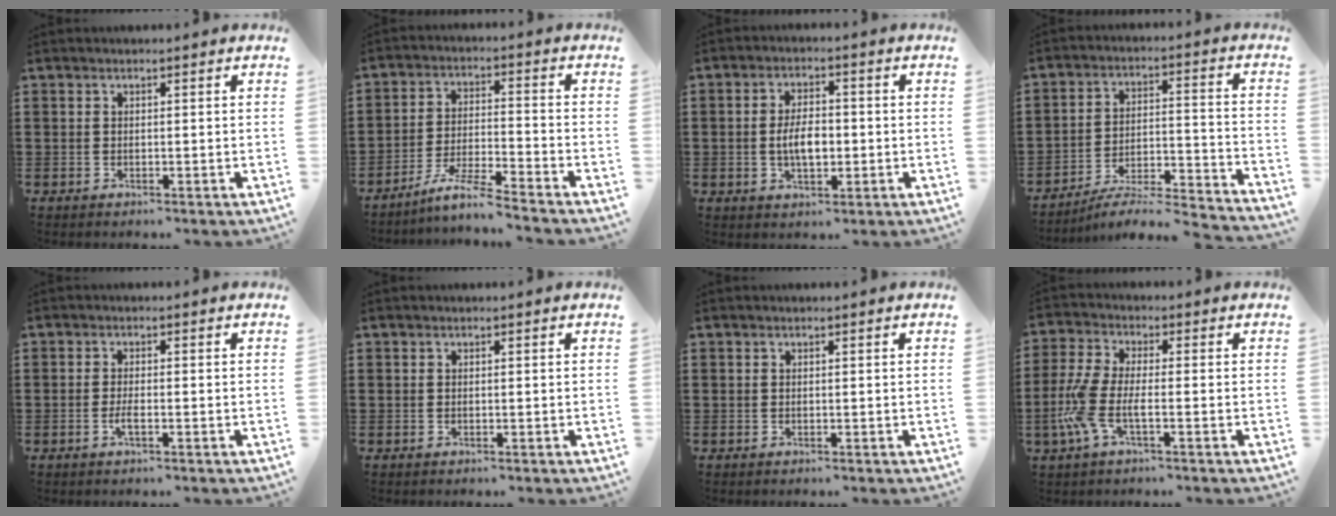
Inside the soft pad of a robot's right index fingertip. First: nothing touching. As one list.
[{"total": 6.5, "force": [-5.8, -0.5, 3.1], "torque": [-0.068, -0.012, -0.113]}, {"total": 4.9, "force": [-0.6, 2.3, 4.3], "torque": [-0.079, 0.000, -0.015]}, {"total": 4.5, "force": [-4.1, 0.4, 1.7], "torque": [-0.032, -0.012, -0.085]}, {"total": 1.8, "force": [-0.6, 0.2, 1.6], "torque": [-0.036, -0.004, -0.012]}, {"total": 0.0}, {"total": 0.0}, {"total": 6.6, "force": [-2.2, 2.4, 5.7], "torque": [-0.148, -0.014, -0.049]}]